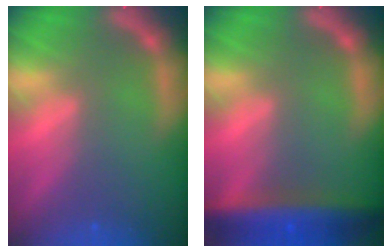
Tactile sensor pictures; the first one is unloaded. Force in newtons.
{"total": 7.4}